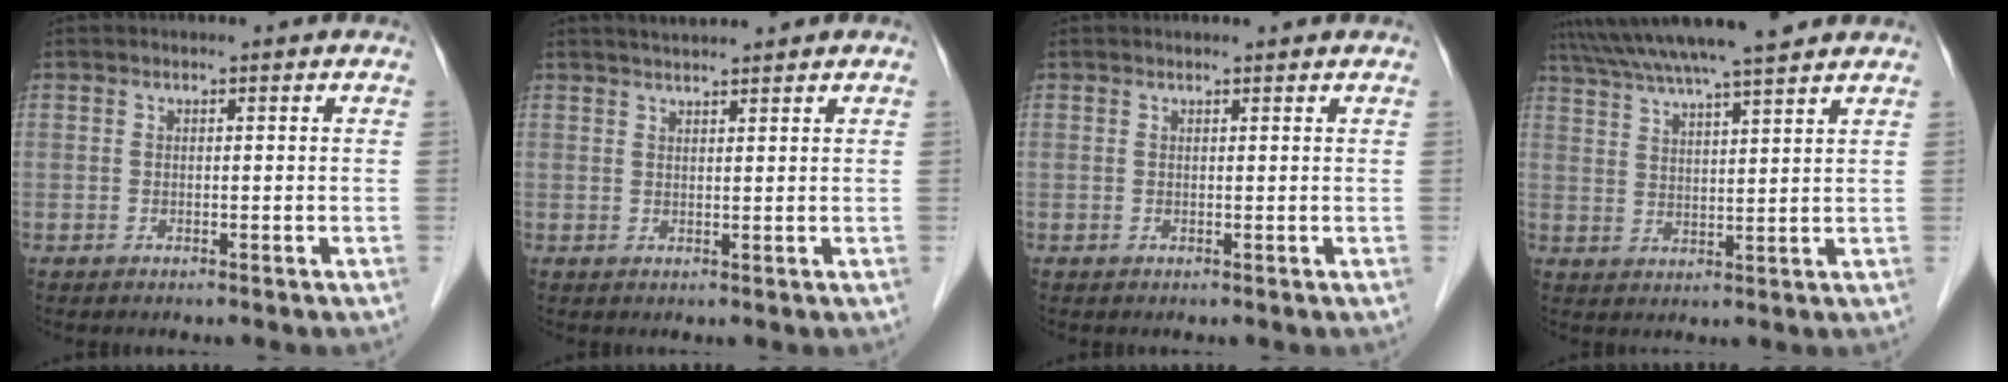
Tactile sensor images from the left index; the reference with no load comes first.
{"total": 3.5, "force": [3.2, -0.2, 1.3], "torque": [-0.019, 0.022, 0.055]}
{"total": 1.8, "force": [1.8, 0.0, 0.3], "torque": [-0.009, 0.009, 0.023]}
{"total": 15.0, "force": [13.1, 0.2, 7.4], "torque": [-0.134, 0.034, 0.200]}